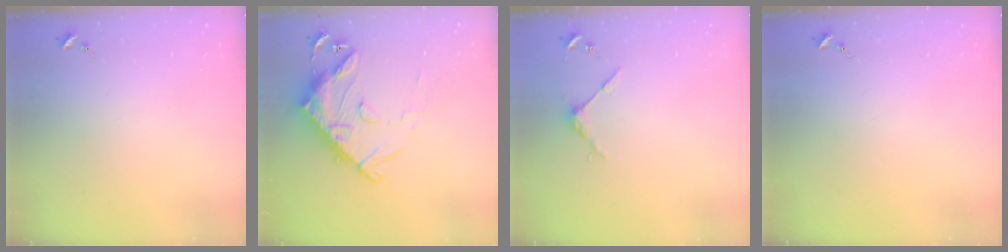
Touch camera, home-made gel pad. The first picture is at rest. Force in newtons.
{"total": 16.1, "press": 16.0, "slide": 1.6}
{"total": 3.8, "press": 3.7, "slide": 0.4}
{"total": 0.0}